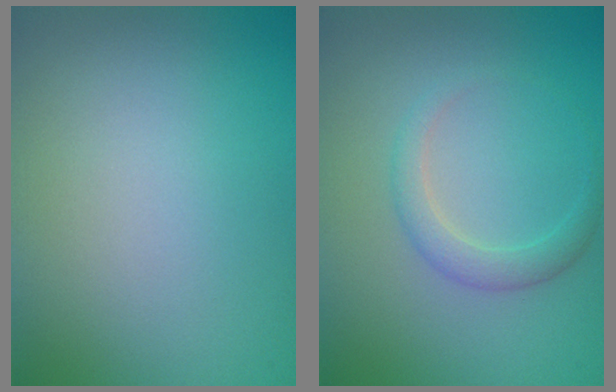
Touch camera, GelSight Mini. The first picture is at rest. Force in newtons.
{"total": 1.9, "press": 1.9, "slide": 0.1}